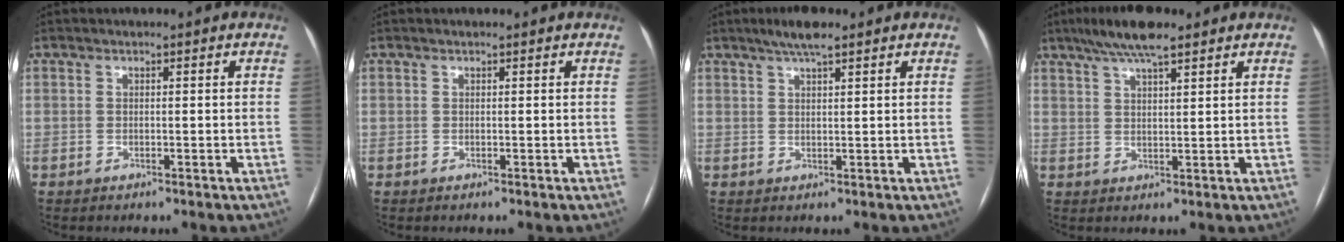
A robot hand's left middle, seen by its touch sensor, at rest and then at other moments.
{"total": 0.7, "force": [0.6, 0.1, 0.2], "torque": [-0.010, 0.012, 0.009]}
{"total": 4.2, "force": [3.0, 0.6, 2.8], "torque": [-0.054, 0.011, 0.053]}
{"total": 7.6, "force": [5.6, 1.3, 5.0], "torque": [-0.089, 0.021, 0.094]}